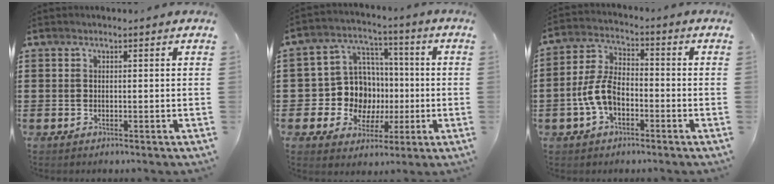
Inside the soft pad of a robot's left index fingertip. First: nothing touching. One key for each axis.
{"total": 10.3, "fx": -0.5, "fy": 9.8, "fz": 3.0, "tx": -0.099, "ty": 0.002, "tz": 0.000}
{"total": 7.0, "fx": -2.8, "fy": 3.9, "fz": 5.1, "tx": -0.129, "ty": 0.003, "tz": -0.061}